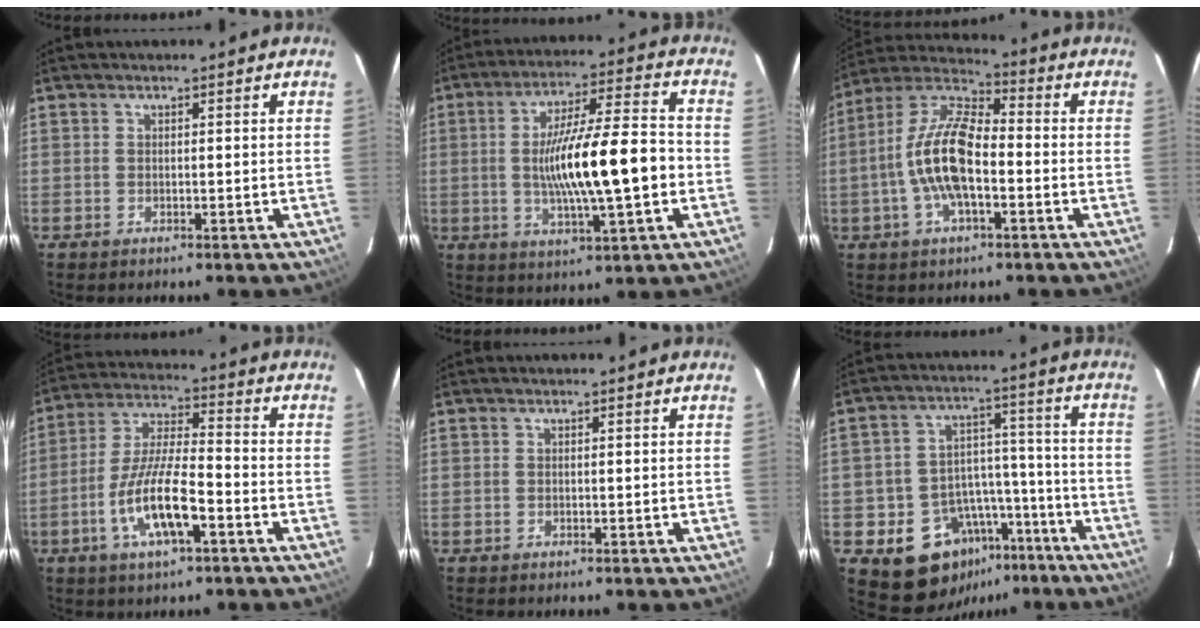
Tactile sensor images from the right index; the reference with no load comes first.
{"total": 16.3, "force": [-2.1, 2.3, 16.0], "torque": [-0.270, 0.000, -0.028]}
{"total": 13.4, "force": [-2.8, 5.3, 11.9], "torque": [-0.243, 0.010, -0.058]}
{"total": 12.6, "force": [-5.3, 3.1, 11.0], "torque": [-0.224, -0.004, -0.098]}
{"total": 0.0}
{"total": 15.6, "force": [-9.5, 11.4, 4.9], "torque": [-0.104, 0.059, -0.113]}